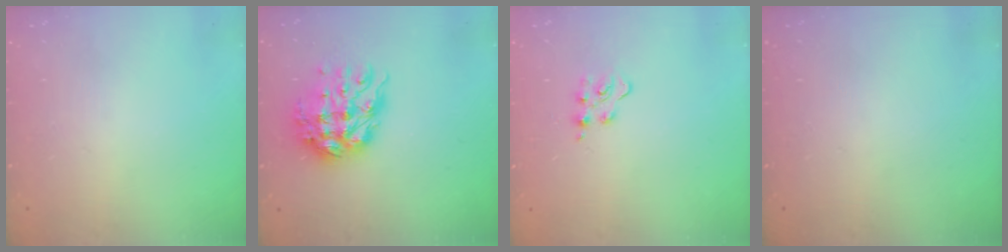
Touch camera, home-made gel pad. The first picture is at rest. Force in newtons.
{"total": 11.4, "press": 11.3, "slide": 0.9}
{"total": 5.9, "press": 5.9, "slide": 0.5}
{"total": 0.0}